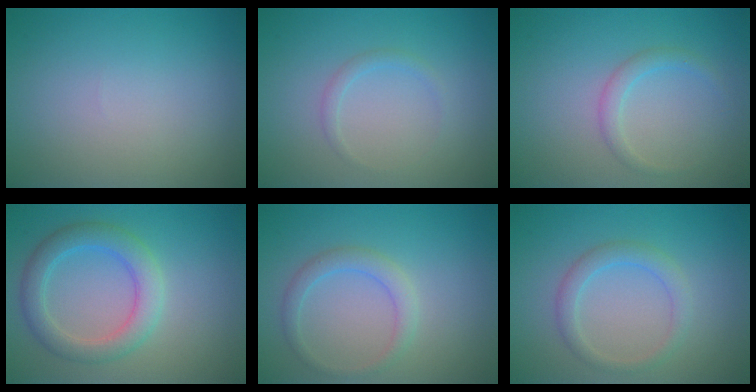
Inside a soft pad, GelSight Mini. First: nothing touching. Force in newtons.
{"total": 1.0, "press": 1.0, "slide": 0.0}
{"total": 1.5, "press": 1.5, "slide": 0.1}
{"total": 3.8, "press": 3.8, "slide": 0.1}
{"total": 2.0, "press": 2.0, "slide": 0.1}
{"total": 2.2, "press": 2.2, "slide": 0.0}